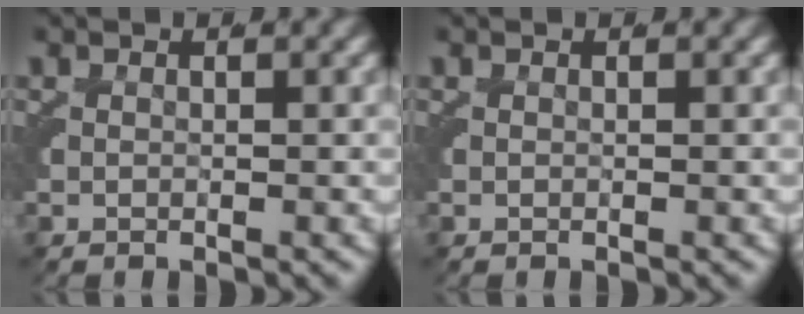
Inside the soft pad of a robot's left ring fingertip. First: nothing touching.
{"total": 0.0}